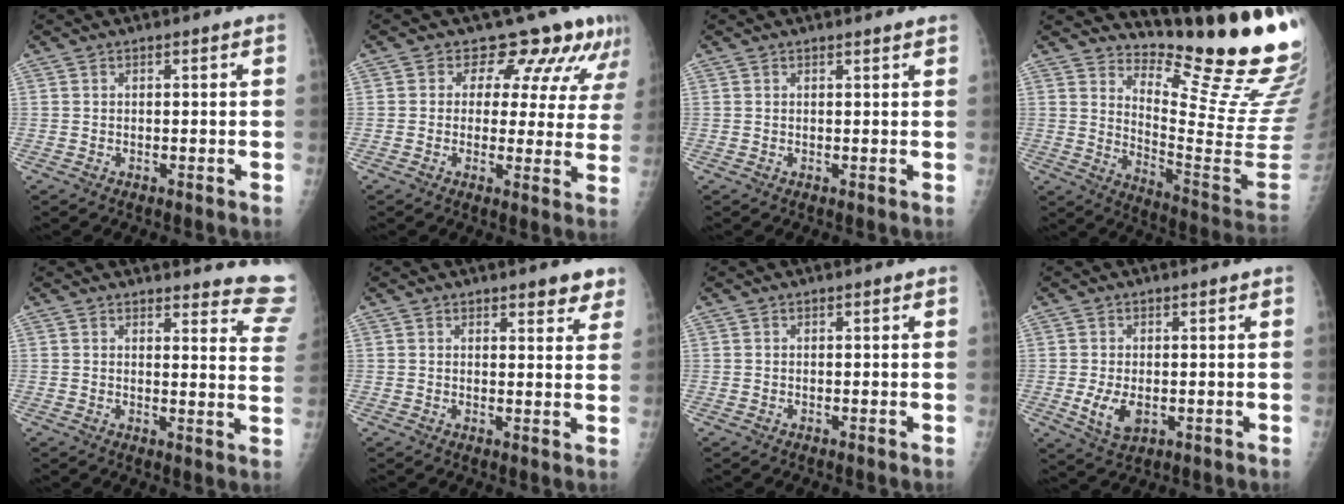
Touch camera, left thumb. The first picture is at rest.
{"total": 10.2, "force": [8.1, 5.3, 3.3], "torque": [0.001, -0.038, 0.074]}
{"total": 1.0, "force": [0.9, 0.0, 0.2], "torque": [-0.005, -0.004, 0.011]}
{"total": 19.8, "force": [16.5, 1.6, 10.8], "torque": [-0.139, -0.189, 0.231]}
{"total": 12.4, "force": [12.2, 1.3, 1.2], "torque": [0.025, -0.134, 0.099]}
{"total": 4.3, "force": [3.2, 1.7, 2.3], "torque": [-0.001, -0.016, 0.039]}
{"total": 0.0}
{"total": 5.2, "force": [-1.0, 3.1, 4.1], "torque": [-0.076, -0.009, -0.010]}